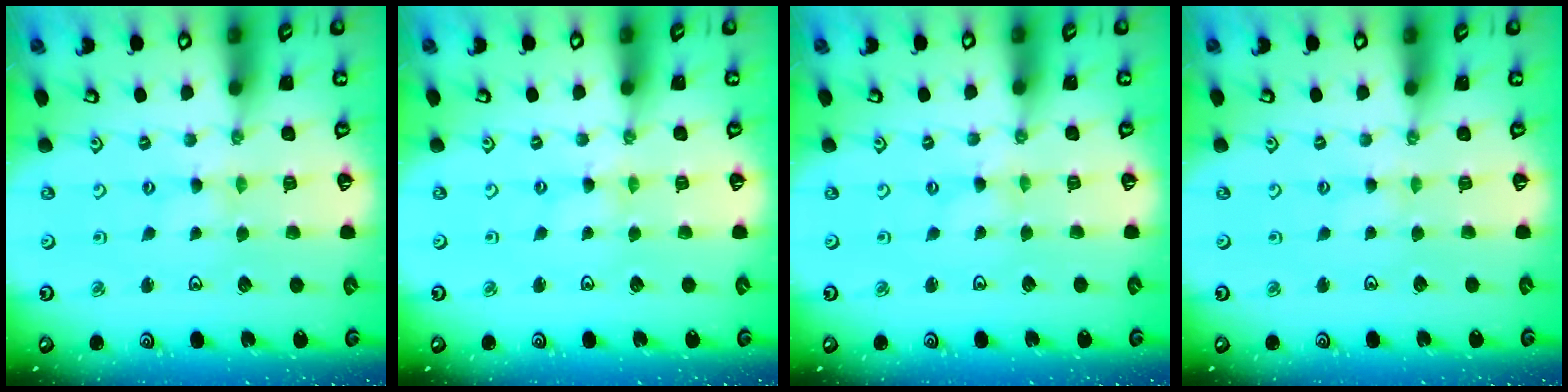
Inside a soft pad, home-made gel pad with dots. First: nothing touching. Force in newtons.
{"total": 0.0}
{"total": 0.0}
{"total": 1.5, "press": 1.4, "slide": 0.3}